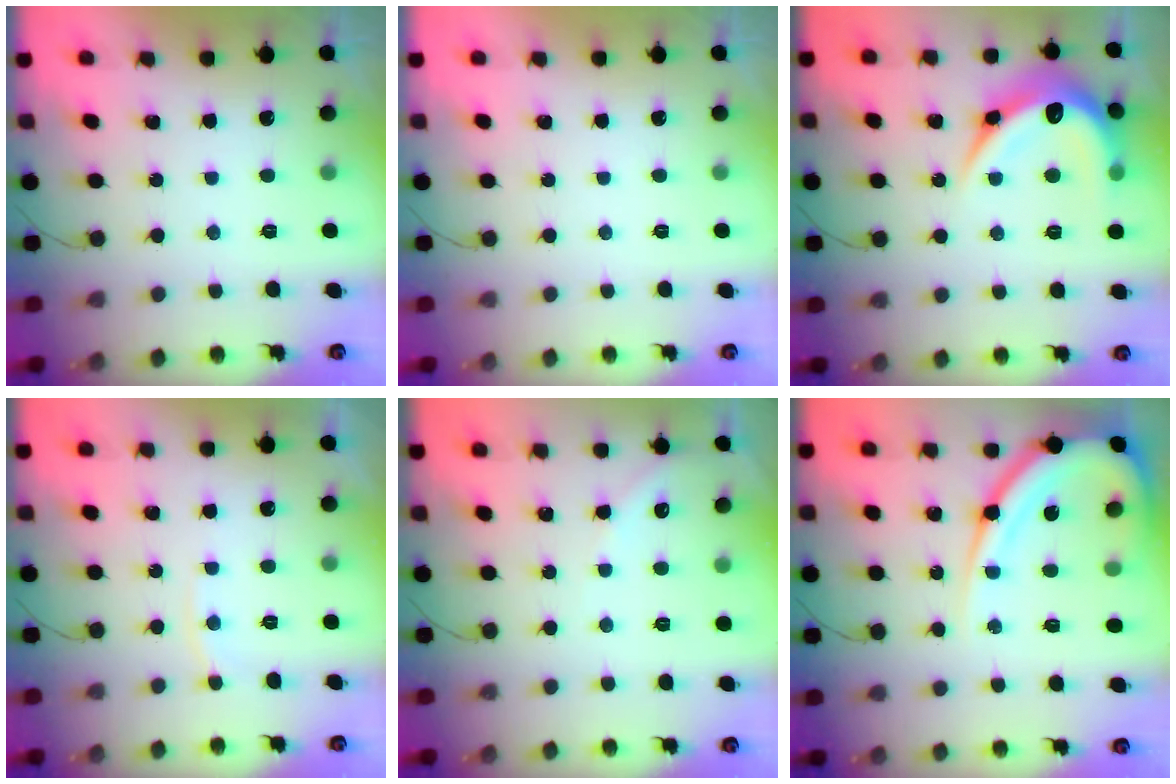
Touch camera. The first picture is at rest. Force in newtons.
{"total": 0.0}
{"total": 18.1, "press": 18.1, "slide": 0.3}
{"total": 5.1, "press": 5.1, "slide": 0.6}
{"total": 2.2, "press": 2.2, "slide": 0.4}
{"total": 15.5, "press": 15.4, "slide": 1.2}